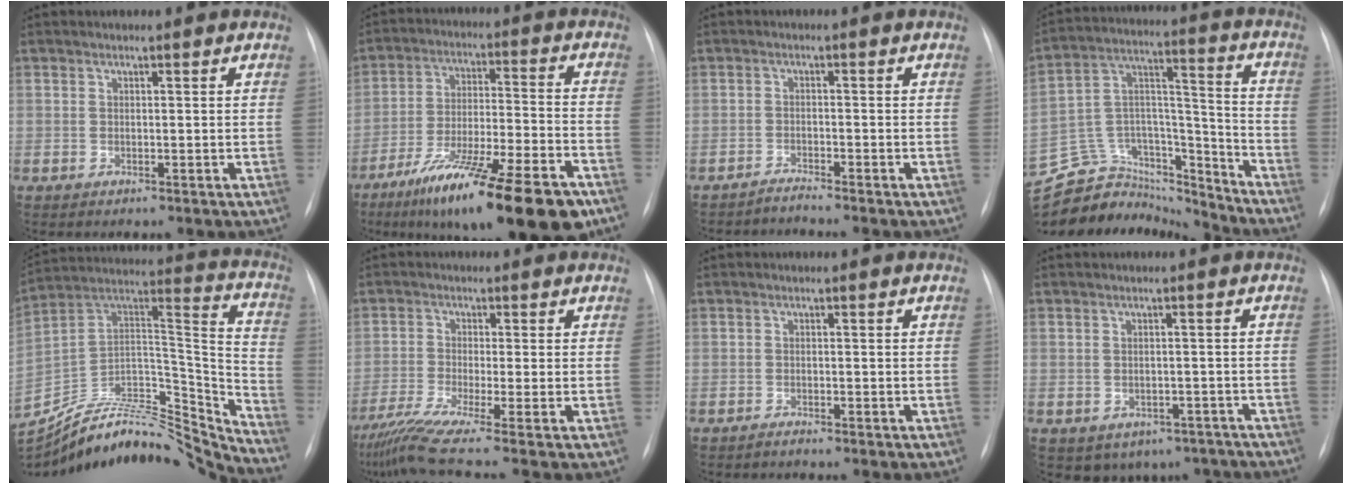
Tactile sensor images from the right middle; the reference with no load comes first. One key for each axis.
{"total": 22.1, "fx": -14.7, "fy": 3.0, "fz": 16.3, "tx": -0.213, "ty": -0.019, "tz": -0.240}
{"total": 1.8, "fx": -1.6, "fy": -0.6, "fz": -0.5, "tx": 0.010, "ty": -0.008, "tz": -0.029}
{"total": 21.3, "fx": -20.2, "fy": 5.8, "fz": 3.6, "tx": -0.088, "ty": 0.057, "tz": -0.325}
{"total": 28.6, "fx": -27.3, "fy": 3.8, "fz": 7.8, "tx": -0.136, "ty": 0.029, "tz": -0.429}
{"total": 9.0, "fx": -6.6, "fy": -1.6, "fz": 6.0, "tx": -0.110, "ty": -0.024, "tz": -0.111}
{"total": 0.6, "fx": -0.6, "fy": -0.1, "fz": 0.0, "tx": -0.002, "ty": -0.001, "tz": -0.011}
{"total": 6.8, "fx": -4.7, "fy": 4.7, "fz": 1.4, "tx": -0.007, "ty": 0.019, "tz": -0.055}